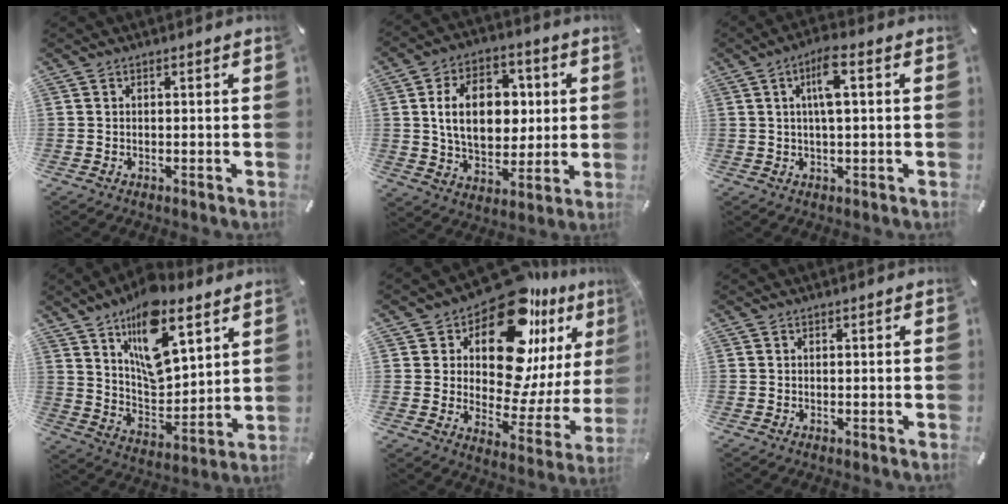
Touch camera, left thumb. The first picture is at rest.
{"total": 16.2, "force": [2.2, 11.3, 11.3], "torque": [-0.195, 0.009, 0.038]}
{"total": 7.0, "force": [1.7, 2.0, 6.5], "torque": [-0.121, 0.004, 0.025]}
{"total": 16.8, "force": [11.1, 8.1, 9.8], "torque": [-0.167, -0.057, 0.196]}
{"total": 20.1, "force": [13.3, 9.4, 11.8], "torque": [-0.194, -0.125, 0.229]}
{"total": 0.0}